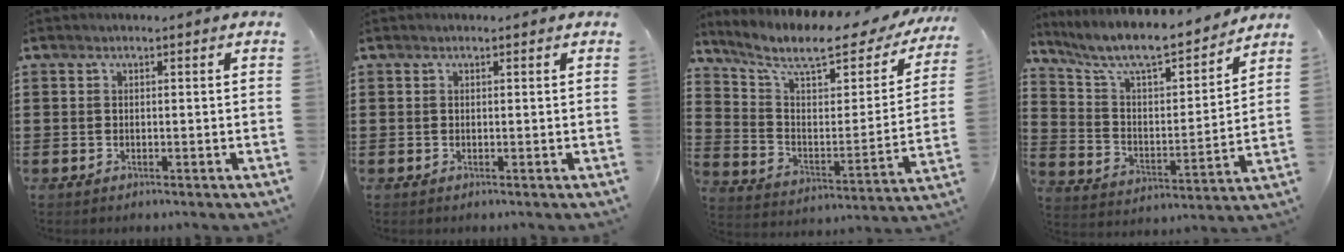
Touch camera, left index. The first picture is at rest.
{"total": 0.0}
{"total": 10.0, "force": [7.4, 2.4, 6.3], "torque": [-0.137, -0.048, 0.118]}
{"total": 8.9, "force": [7.8, 1.3, 4.2], "torque": [-0.115, -0.053, 0.130]}